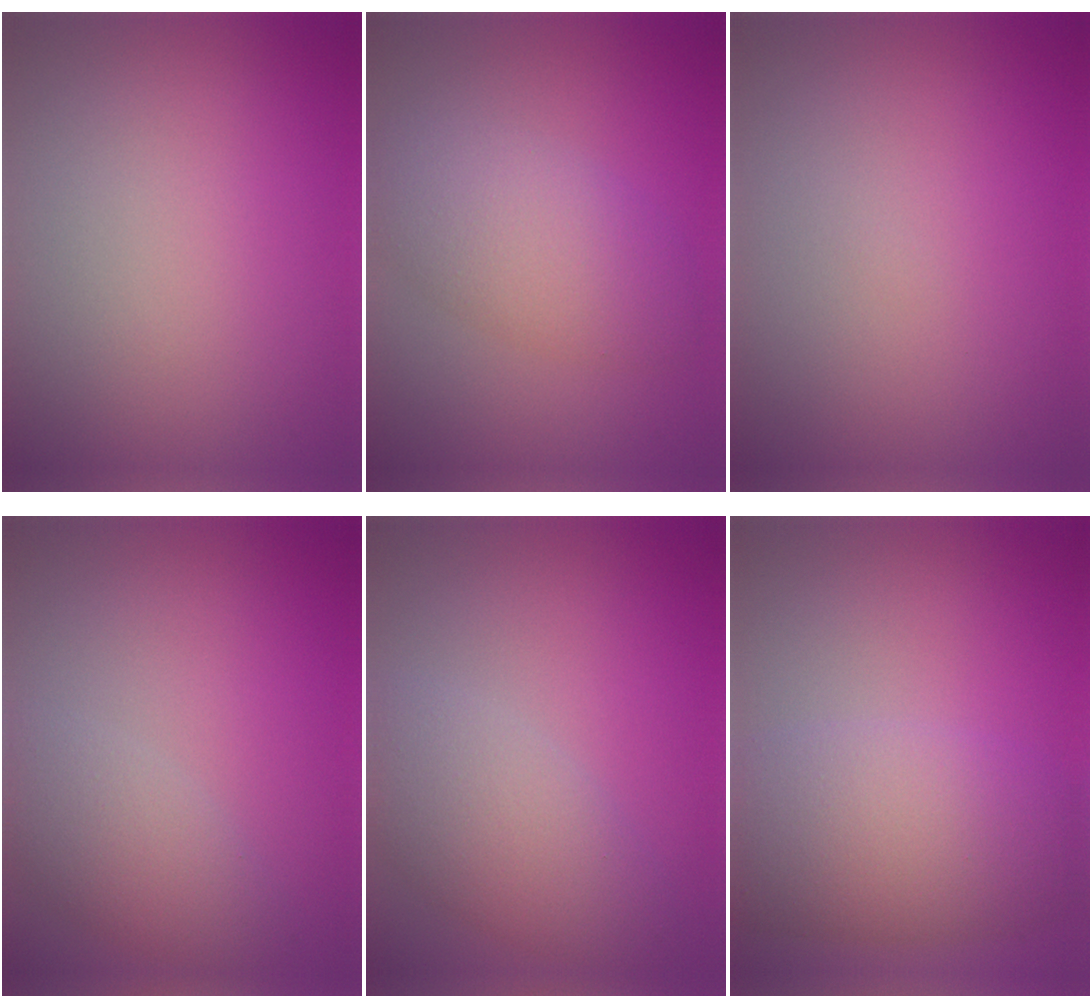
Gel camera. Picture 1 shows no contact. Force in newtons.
{"total": 3.8, "press": 3.8, "slide": 0.3}
{"total": 0.0}
{"total": 3.3, "press": 3.2, "slide": 0.2}
{"total": 4.6, "press": 4.6, "slide": 0.3}
{"total": 7.5, "press": 7.5, "slide": 0.1}